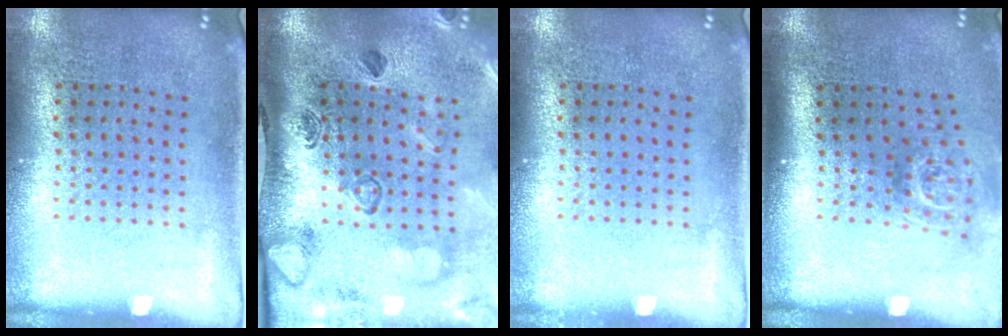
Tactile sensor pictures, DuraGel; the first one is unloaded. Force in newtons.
{"total": 2.8, "press": 2.3, "slide": 1.6}
{"total": 0.0}
{"total": 1.8, "press": 1.2, "slide": 1.3}